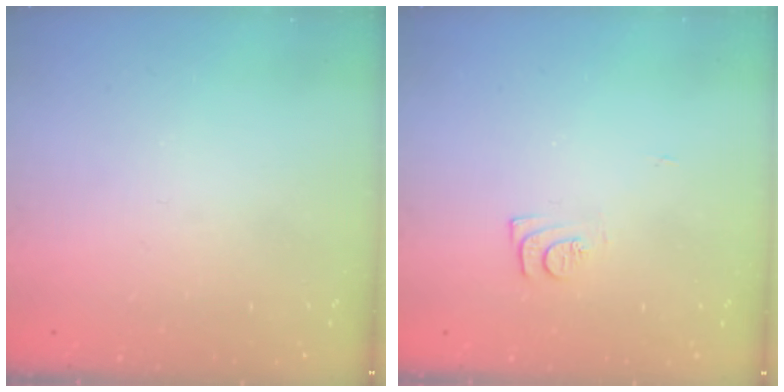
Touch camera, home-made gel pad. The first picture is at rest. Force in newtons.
{"total": 7.0, "press": 7.0, "slide": 0.6}